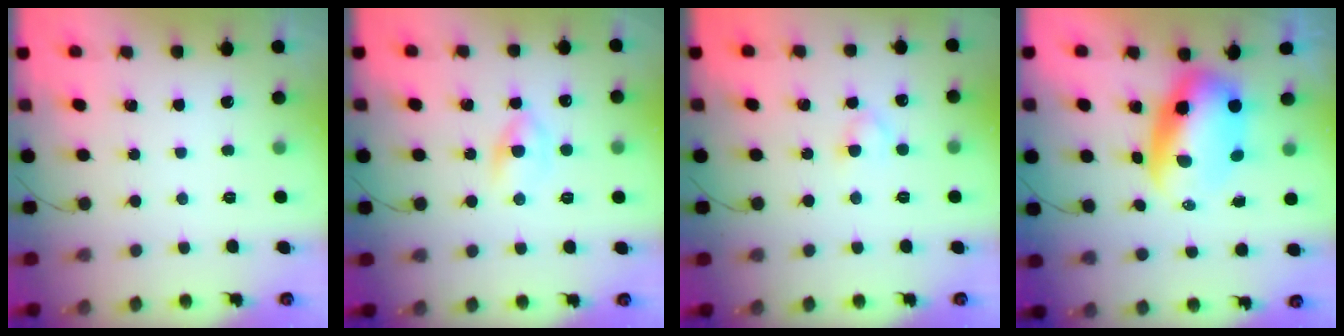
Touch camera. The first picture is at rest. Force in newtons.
{"total": 2.6, "press": 2.3, "slide": 1.1}
{"total": 2.4, "press": 2.1, "slide": 1.1}
{"total": 8.7, "press": 8.4, "slide": 2.2}